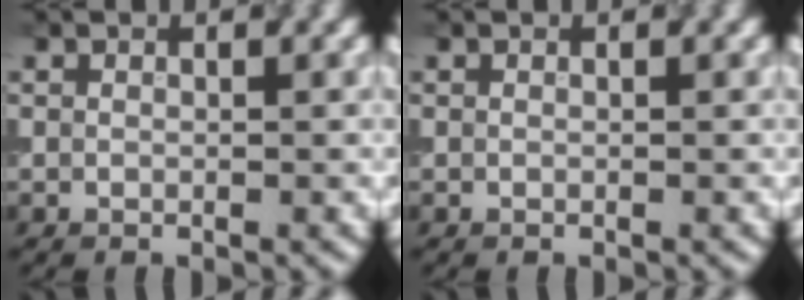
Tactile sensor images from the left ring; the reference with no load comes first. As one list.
[{"total": 0.0}]